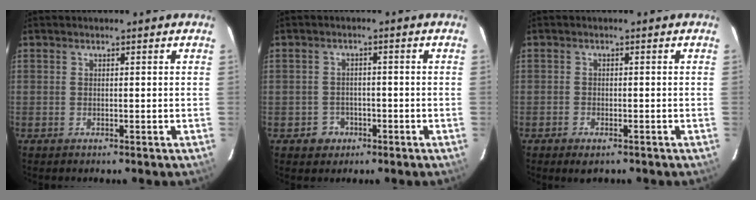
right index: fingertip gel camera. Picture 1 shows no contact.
{"total": 3.9, "force": [-1.7, 3.5, 0.4], "torque": [-0.017, 0.014, -0.022]}
{"total": 1.1, "force": [-0.8, 0.6, 0.5], "torque": [-0.010, 0.000, -0.018]}